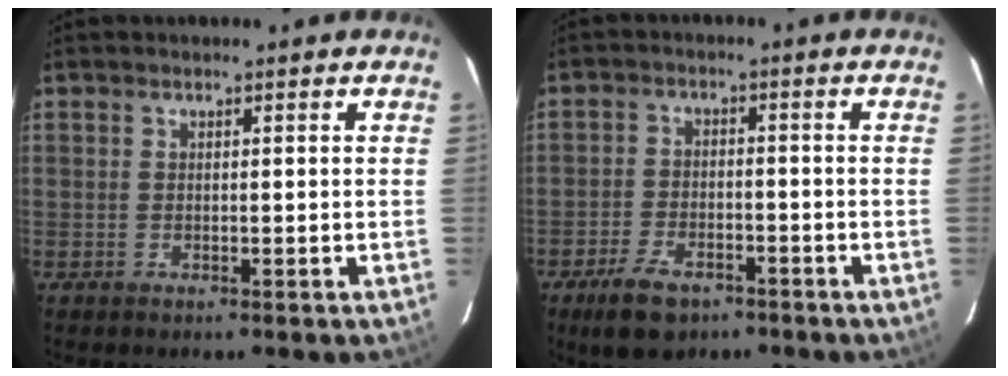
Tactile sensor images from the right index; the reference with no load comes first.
{"total": 8.3, "force": [-5.6, 4.1, 4.5], "torque": [-0.114, -0.004, -0.094]}